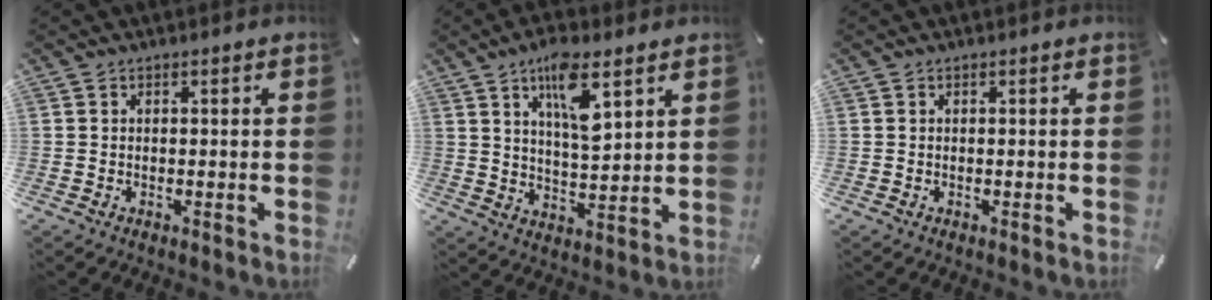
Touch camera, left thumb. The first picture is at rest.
{"total": 10.9, "force": [6.2, 3.6, 8.1], "torque": [-0.132, -0.026, 0.103]}
{"total": 0.0}